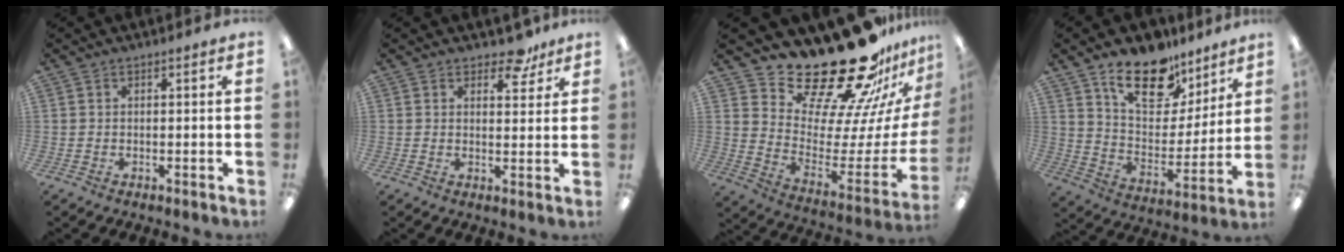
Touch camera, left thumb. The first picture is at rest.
{"total": 6.9, "force": [5.1, 3.5, 3.2], "torque": [-0.026, -0.025, 0.085]}
{"total": 26.6, "force": [22.7, 8.6, 10.8], "torque": [-0.162, -0.183, 0.397]}
{"total": 17.1, "force": [12.3, 9.0, 7.9], "torque": [-0.126, -0.077, 0.219]}